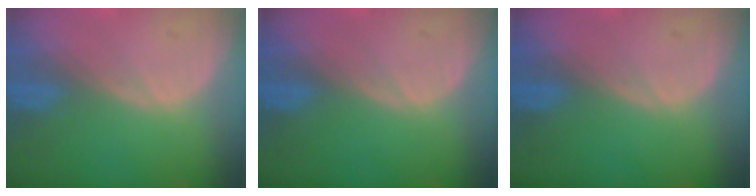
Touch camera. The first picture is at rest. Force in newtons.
{"total": 0.0}
{"total": 0.0}